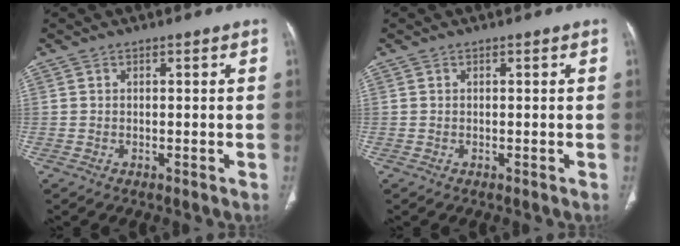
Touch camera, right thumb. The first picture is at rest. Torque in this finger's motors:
{"motor_torque": [0.28, 0.02, 0.27, -0.15, 0.03]}